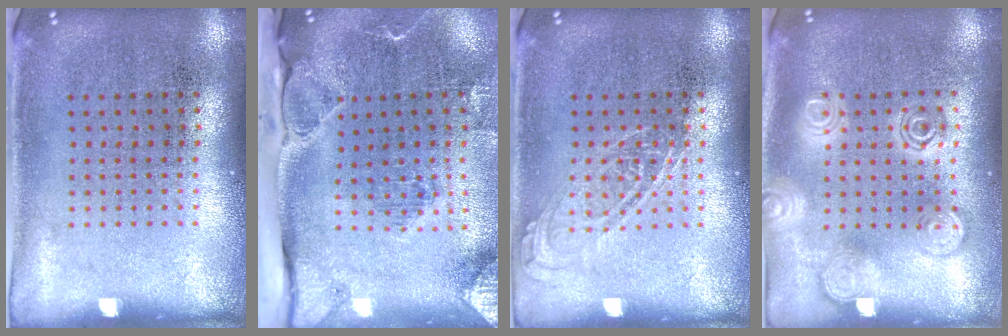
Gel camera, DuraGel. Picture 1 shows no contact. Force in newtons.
{"total": 3.0, "press": 2.3, "slide": 2.0}
{"total": 1.8, "press": 1.8, "slide": 0.2}
{"total": 1.8, "press": 1.8, "slide": 0.2}